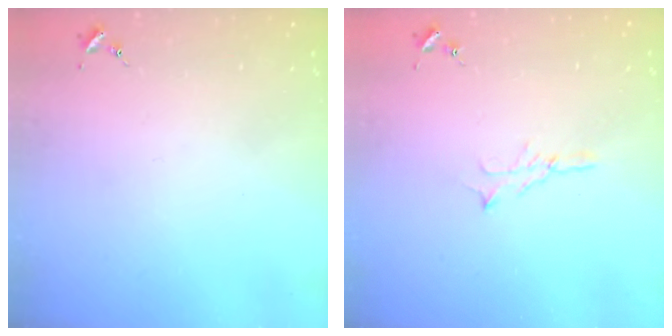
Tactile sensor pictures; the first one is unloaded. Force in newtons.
{"total": 4.7, "press": 4.7, "slide": 0.5}